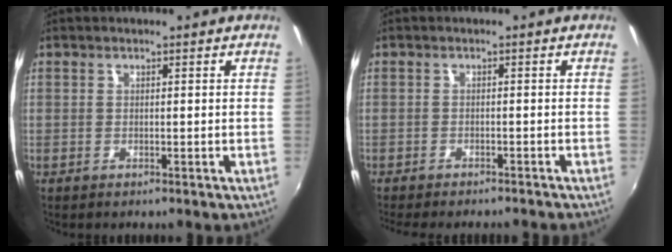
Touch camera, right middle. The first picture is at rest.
{"total": 9.2, "force": [-8.2, 1.7, 3.9], "torque": [-0.087, -0.020, -0.118]}